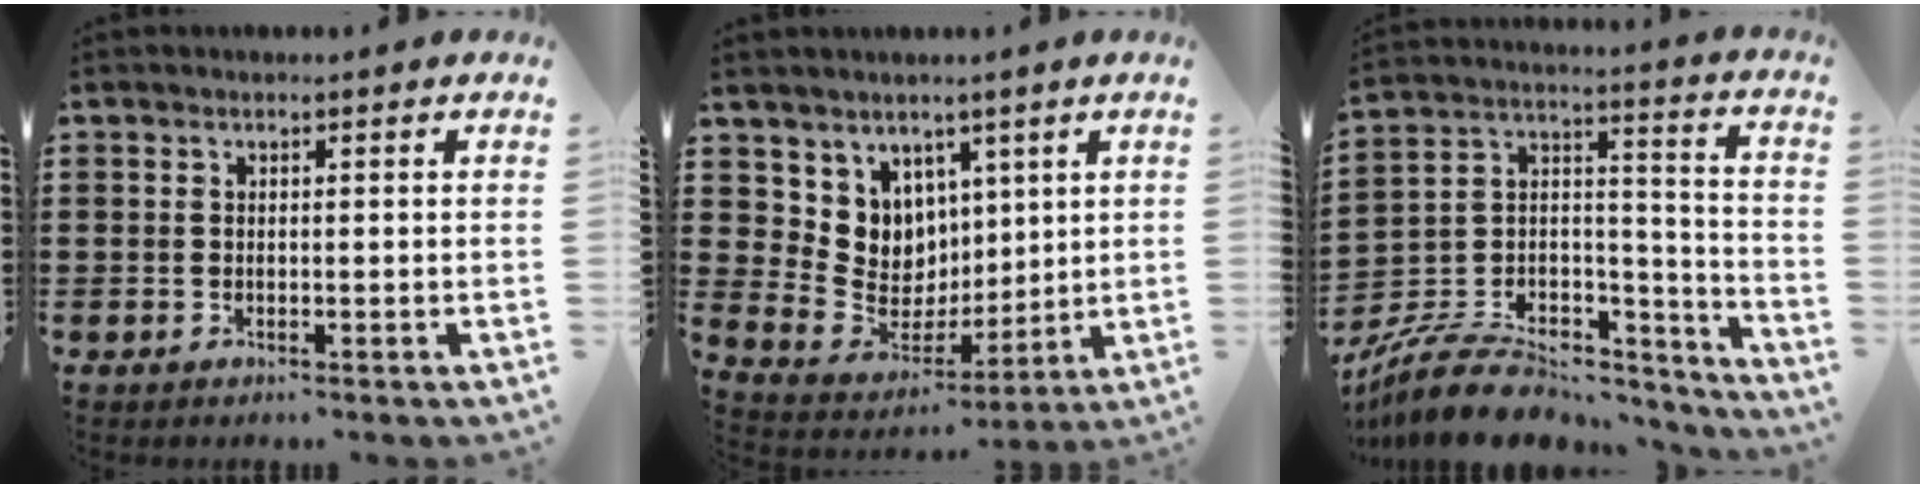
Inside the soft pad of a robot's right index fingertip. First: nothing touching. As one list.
[{"total": 7.8, "force": [3.8, 6.8, -0.1], "torque": [-0.045, -0.047, 0.079]}, {"total": 8.9, "force": [-6.9, 4.3, 3.6], "torque": [-0.073, 0.016, -0.129]}]